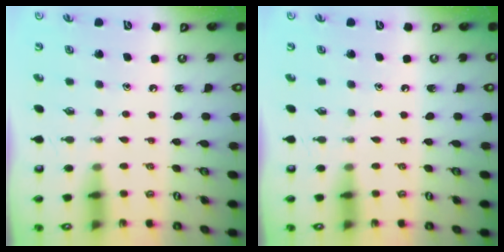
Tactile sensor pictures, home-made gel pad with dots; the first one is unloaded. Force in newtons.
{"total": 0.0}